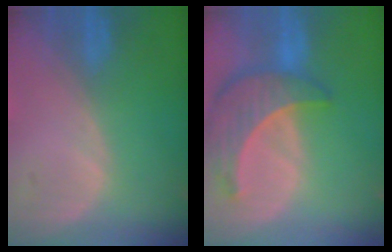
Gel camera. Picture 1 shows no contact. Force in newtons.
{"total": 8.7, "press": 7.9, "slide": 3.7}